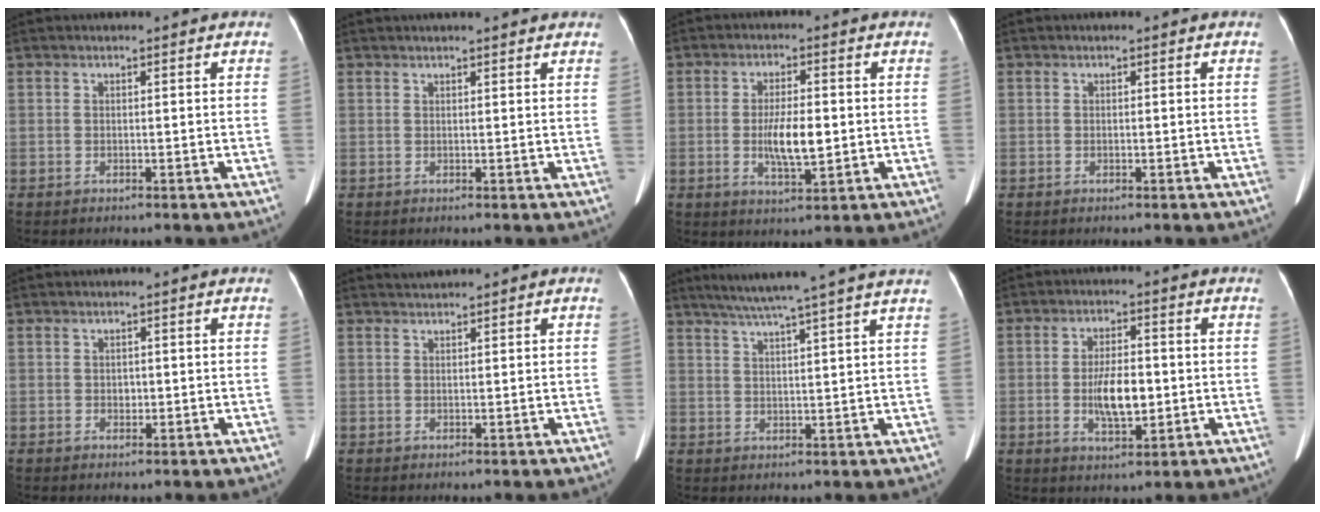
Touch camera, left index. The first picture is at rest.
{"total": 6.6, "force": [5.8, 0.8, 3.0], "torque": [-0.041, 0.027, 0.064]}
{"total": 6.4, "force": [-0.6, 1.7, 6.1], "torque": [-0.119, -0.005, -0.010]}
{"total": 0.0}
{"total": 0.8, "force": [-0.1, 0.7, 0.4], "torque": [-0.008, 0.001, -0.002]}
{"total": 0.9, "force": [0.9, -0.2, 0.0], "torque": [-0.001, 0.011, 0.022]}
{"total": 12.8, "force": [10.6, -1.9, 7.1], "torque": [-0.114, 0.010, 0.135]}
{"total": 6.8, "force": [-0.9, 2.4, 6.3], "torque": [-0.122, -0.001, -0.013]}